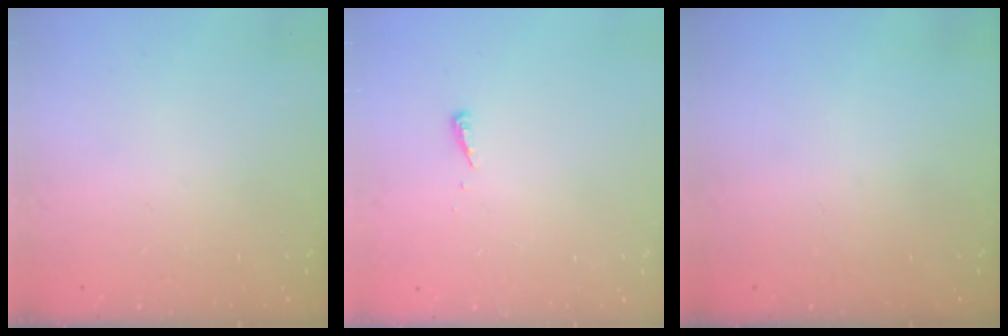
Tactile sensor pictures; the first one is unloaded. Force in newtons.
{"total": 3.9, "press": 3.9, "slide": 0.5}
{"total": 0.0}